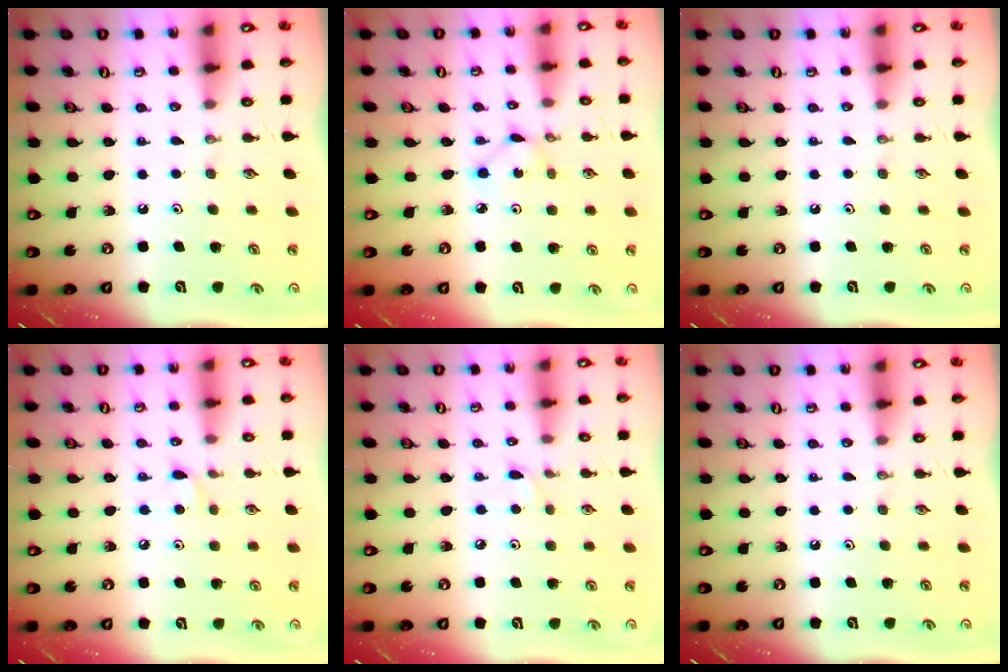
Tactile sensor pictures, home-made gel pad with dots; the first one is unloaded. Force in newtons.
{"total": 2.0, "press": 1.9, "slide": 0.2}
{"total": 0.0}
{"total": 4.4, "press": 4.4, "slide": 0.6}
{"total": 1.9, "press": 1.9, "slide": 0.2}
{"total": 0.0}